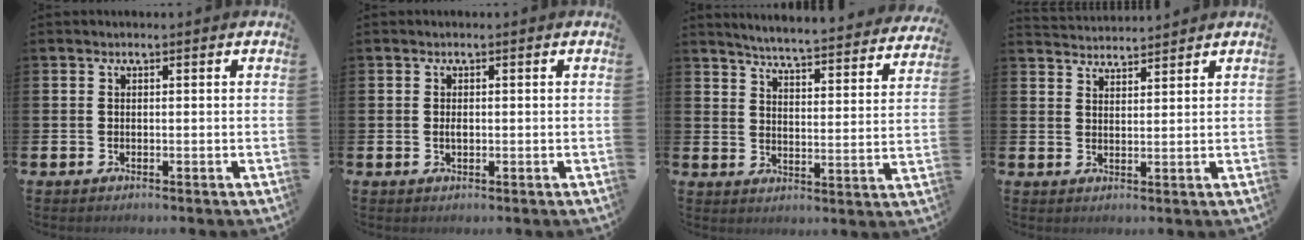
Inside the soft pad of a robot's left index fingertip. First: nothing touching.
{"total": 0.9, "force": [0.0, 0.4, 0.7], "torque": [-0.015, 0.002, -0.001]}
{"total": 5.1, "force": [5.0, -0.1, 1.2], "torque": [-0.040, -0.047, 0.081]}
{"total": 3.4, "force": [3.3, 0.1, -0.2], "torque": [-0.003, -0.020, 0.061]}